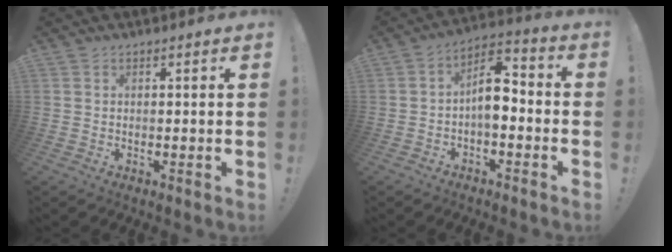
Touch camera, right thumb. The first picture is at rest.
{"total": 9.0, "force": [-1.9, 5.1, 7.2], "torque": [-0.114, 0.019, -0.032]}